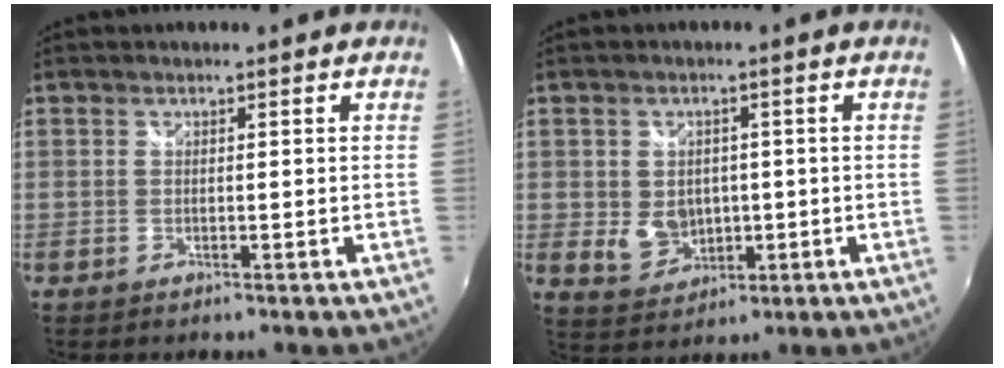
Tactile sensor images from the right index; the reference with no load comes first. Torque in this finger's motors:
{"motor_torque": [0.21, 0.67, 0.06, 0.04]}